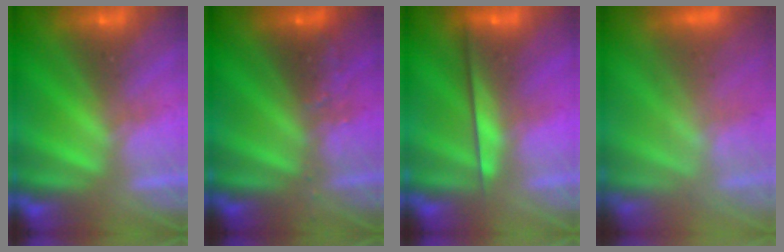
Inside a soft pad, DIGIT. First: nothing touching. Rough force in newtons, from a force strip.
{"total": 2.5}
{"total": 2.4}
{"total": 3.4}